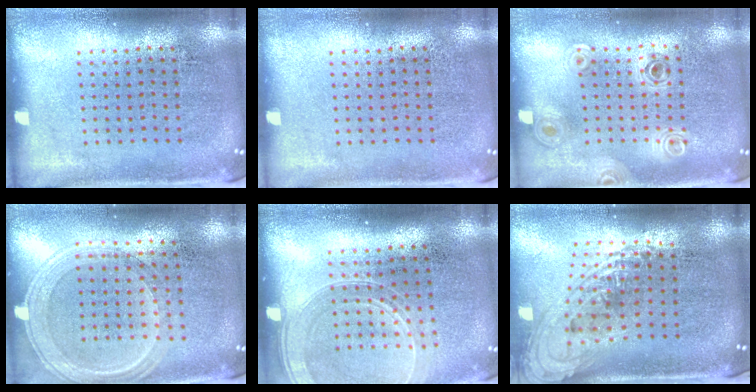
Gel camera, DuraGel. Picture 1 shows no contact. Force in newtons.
{"total": 0.0}
{"total": 0.5, "press": 0.5, "slide": 0.1}
{"total": 1.0, "press": 0.9, "slide": 0.3}
{"total": 1.7, "press": 1.6, "slide": 0.6}
{"total": 1.9, "press": 1.4, "slide": 1.3}